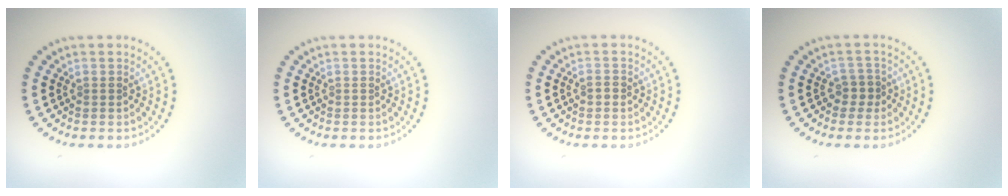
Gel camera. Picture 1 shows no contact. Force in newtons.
{"total": 0.0}
{"total": 0.8, "press": 0.8, "slide": 0.1}
{"total": 1.7, "press": 1.4, "slide": 0.9}